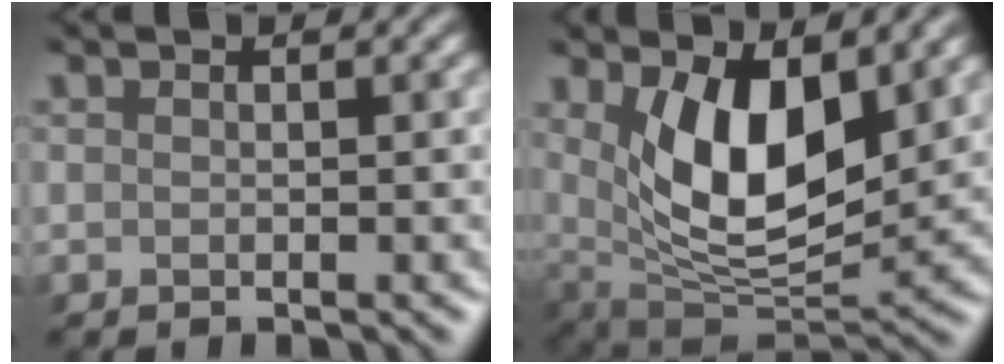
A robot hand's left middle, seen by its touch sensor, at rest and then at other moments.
{"total": 8.8, "force": [2.5, 4.2, 7.3], "torque": [-0.141, -0.019, 0.044]}